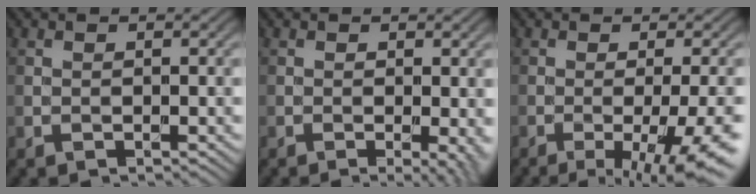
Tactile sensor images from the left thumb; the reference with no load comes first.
{"total": 2.9, "force": [-0.6, 0.6, 2.8], "torque": [-0.040, -0.008, -0.009]}
{"total": 10.4, "force": [-4.2, 2.5, 9.2], "torque": [-0.114, -0.005, -0.049]}